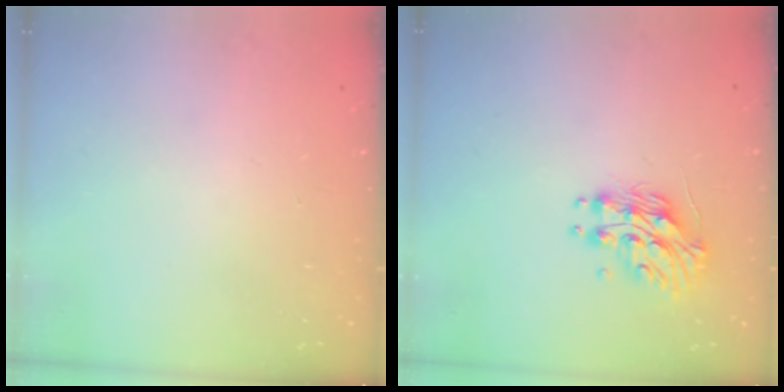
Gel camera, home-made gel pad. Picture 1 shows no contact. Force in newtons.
{"total": 11.8, "press": 11.7, "slide": 0.4}